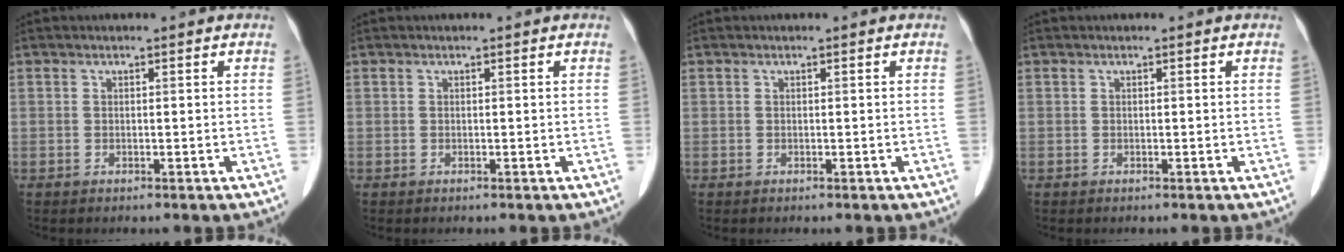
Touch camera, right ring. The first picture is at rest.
{"total": 0.0}
{"total": 0.0}
{"total": 0.0}